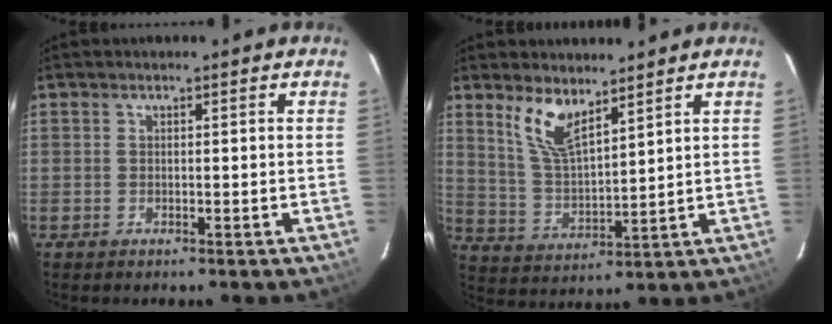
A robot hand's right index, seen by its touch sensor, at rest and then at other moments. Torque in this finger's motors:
{"motor_torque": [0.16, 0.12, 0.17, 0.05]}